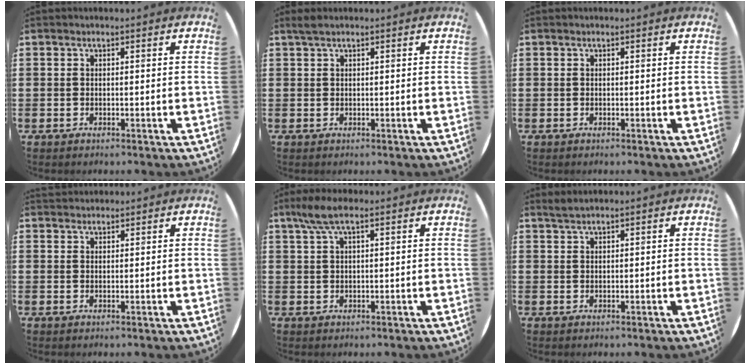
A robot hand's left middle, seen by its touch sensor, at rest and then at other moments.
{"total": 0.8, "force": [0.6, 0.0, 0.5], "torque": [-0.012, 0.002, 0.012]}
{"total": 0.0}
{"total": 1.3, "force": [1.2, 0.3, -0.2], "torque": [0.003, 0.002, 0.024]}
{"total": 3.8, "force": [2.3, 0.8, 3.0], "torque": [-0.063, 0.006, 0.039]}
{"total": 1.2, "force": [1.1, -0.1, 0.4], "torque": [-0.009, 0.001, 0.020]}